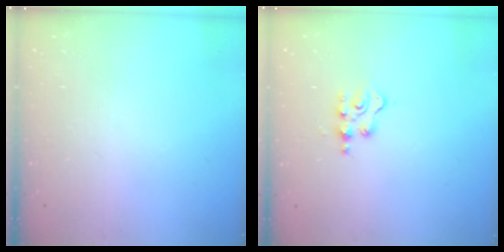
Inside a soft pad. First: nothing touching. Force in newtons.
{"total": 3.5, "press": 3.5, "slide": 0.4}